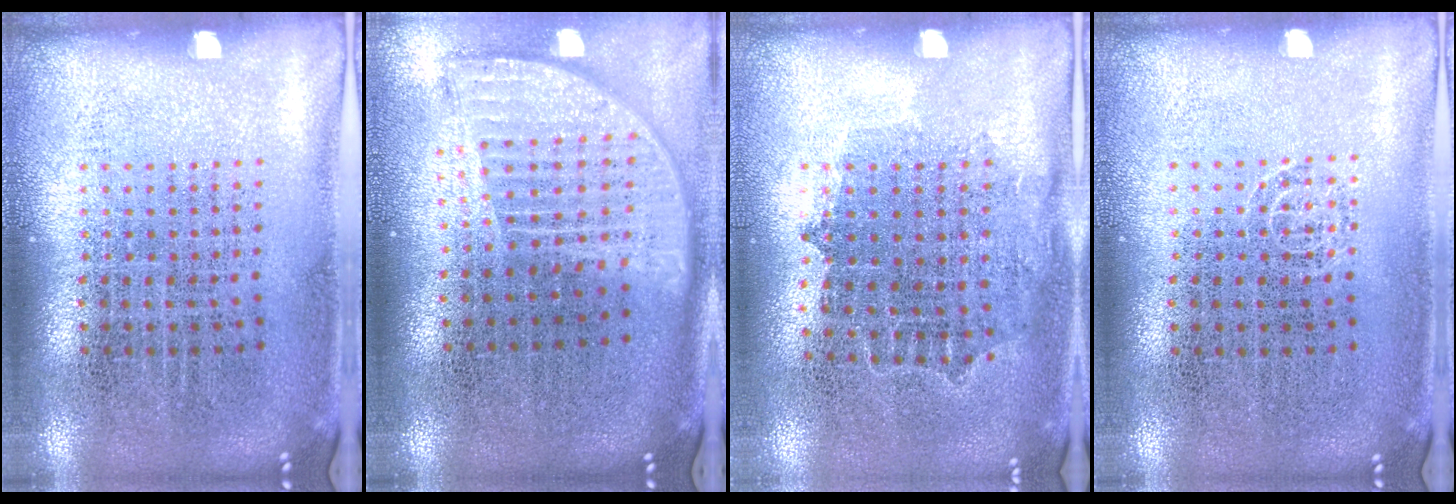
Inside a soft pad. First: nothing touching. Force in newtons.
{"total": 1.9, "press": 1.5, "slide": 1.2}
{"total": 0.8, "press": 0.8, "slide": 0.3}
{"total": 0.7, "press": 0.7, "slide": 0.2}